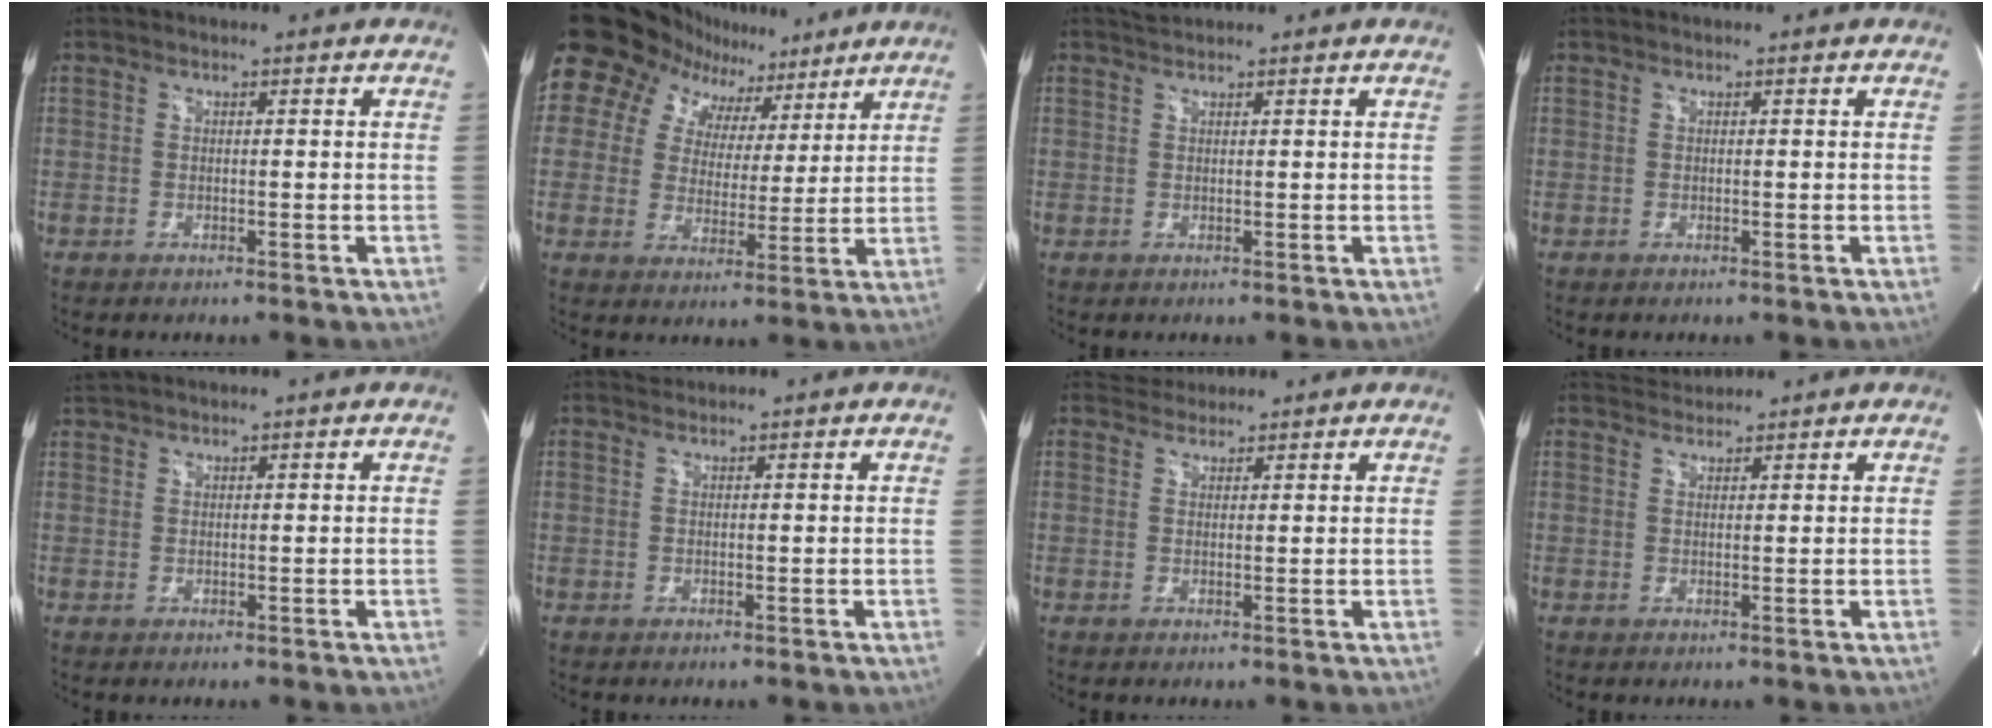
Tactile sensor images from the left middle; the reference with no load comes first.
{"total": 15.4, "force": [10.0, 10.7, 4.6], "torque": [-0.090, 0.053, 0.144]}
{"total": 1.2, "force": [1.2, -0.1, 0.1], "torque": [-0.006, 0.009, 0.030]}
{"total": 0.0}
{"total": 2.1, "force": [2.0, 0.2, 0.6], "torque": [-0.013, 0.018, 0.043]}
{"total": 0.7, "force": [0.6, -0.1, -0.3], "torque": [-0.002, 0.006, 0.014]}
{"total": 2.3, "force": [2.2, 0.7, -0.4], "torque": [0.004, 0.016, 0.037]}
{"total": 2.3, "force": [2.3, 0.2, -0.4], "torque": [-0.003, 0.014, 0.048]}